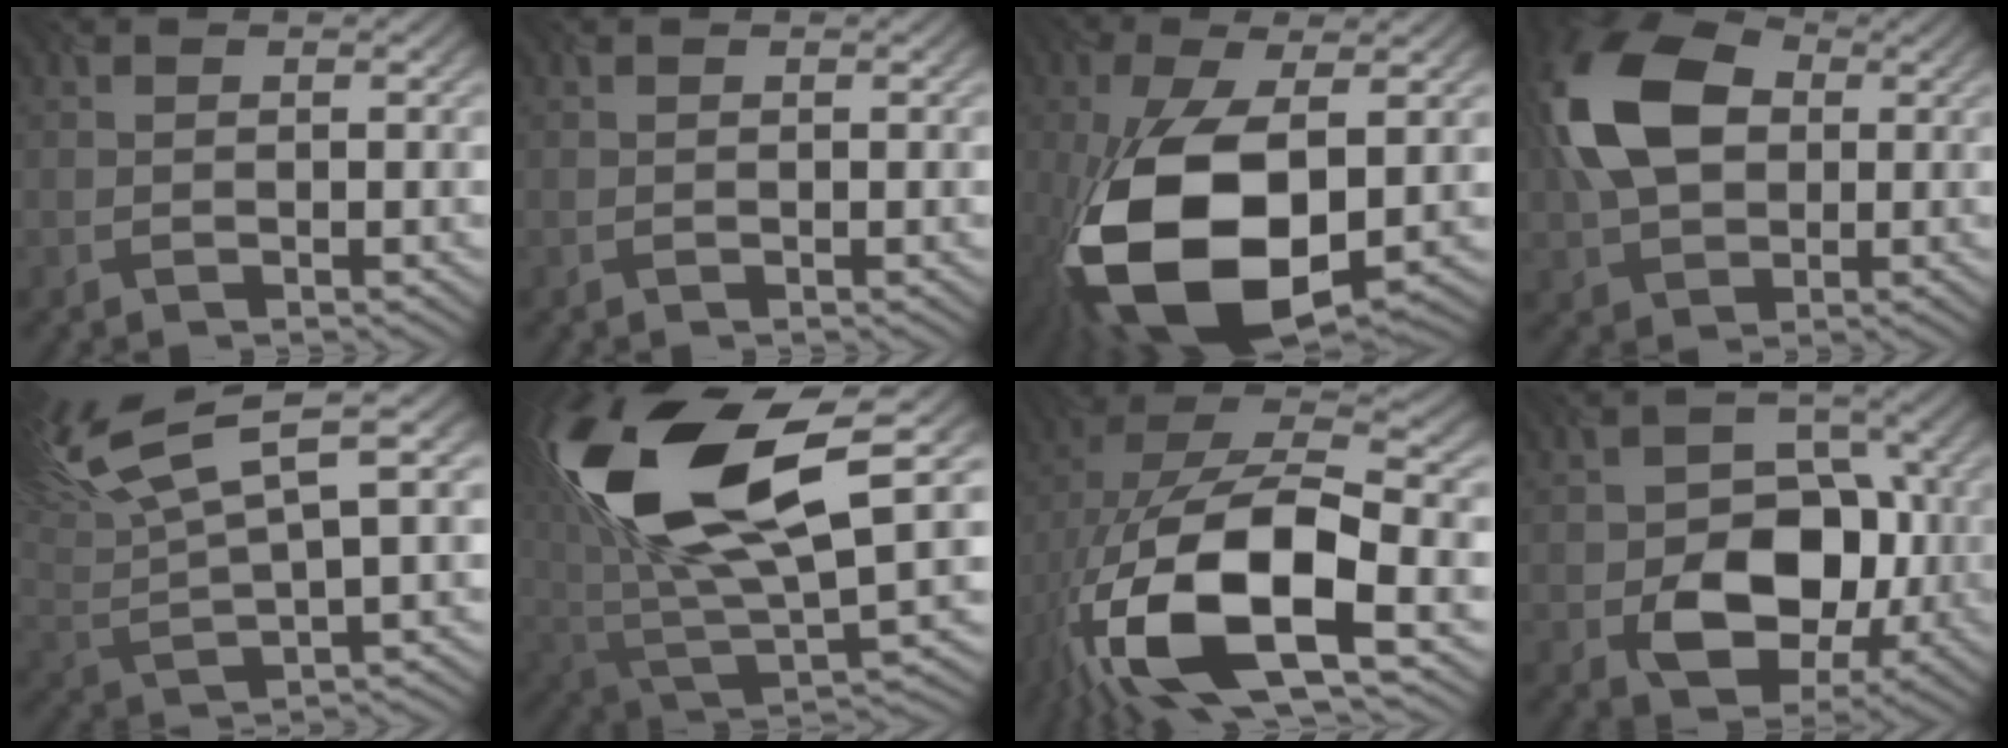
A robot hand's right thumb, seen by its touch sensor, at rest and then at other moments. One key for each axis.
{"total": 0.0}
{"total": 16.9, "fx": -3.7, "fy": 8.5, "fz": 14.1, "tx": -0.311, "ty": -0.027, "tz": -0.060}
{"total": 12.7, "fx": 1.4, "fy": 8.7, "fz": 9.1, "tx": -0.222, "ty": 0.022, "tz": 0.014}
{"total": 12.8, "fx": 7.3, "fy": 3.3, "fz": 9.9, "tx": -0.226, "ty": 0.024, "tz": 0.136}
{"total": 18.8, "fx": 6.4, "fy": 8.7, "fz": 15.3, "tx": -0.323, "ty": 0.012, "tz": 0.115}
{"total": 17.7, "fx": -5.2, "fy": 8.3, "fz": 14.8, "tx": -0.301, "ty": -0.019, "tz": -0.081}
{"total": 9.6, "fx": -2.4, "fy": 7.2, "fz": 5.9, "tx": -0.092, "ty": -0.008, "tz": -0.039}